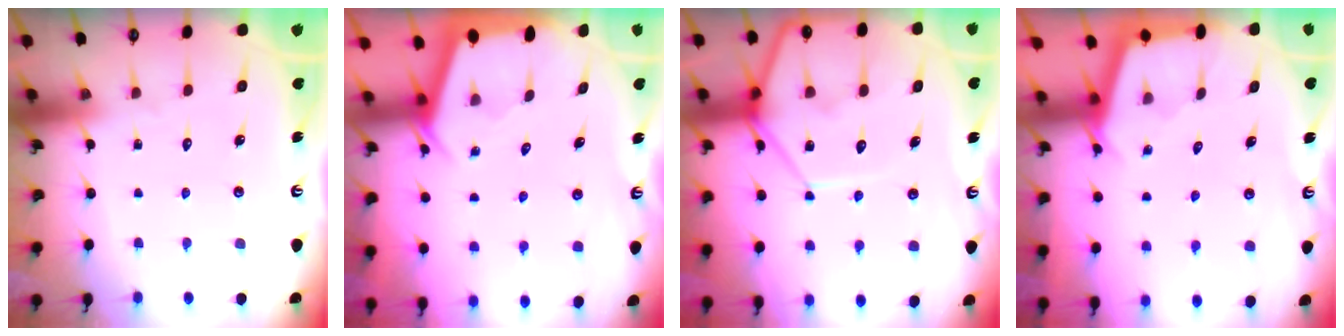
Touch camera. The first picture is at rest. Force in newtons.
{"total": 2.2, "press": 2.2, "slide": 0.3}
{"total": 12.1, "press": 12.1, "slide": 1.1}
{"total": 2.5, "press": 2.5, "slide": 0.1}